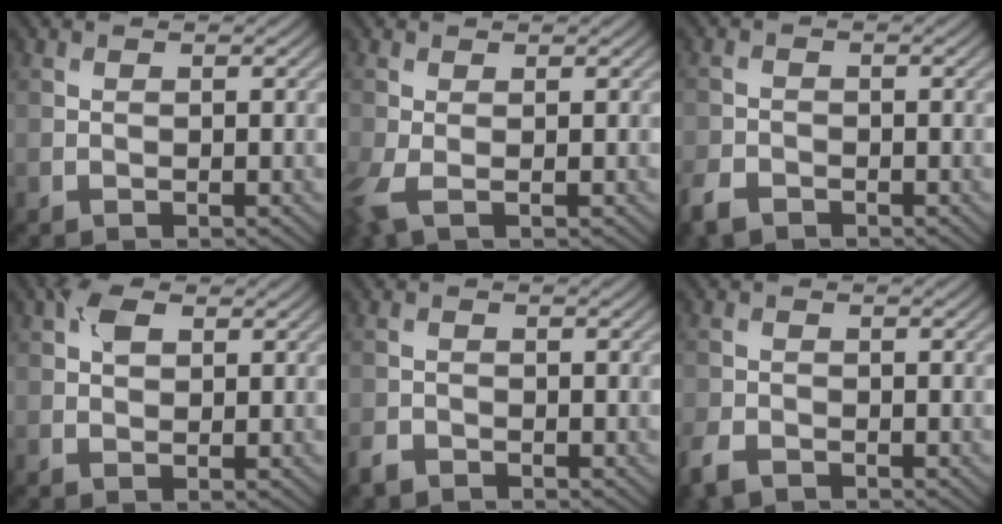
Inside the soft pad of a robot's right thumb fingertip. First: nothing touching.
{"total": 2.8, "force": [-0.8, 1.0, 2.4], "torque": [-0.077, -0.010, -0.020]}
{"total": 2.7, "force": [-2.2, 1.3, 1.0], "torque": [-0.028, -0.007, -0.053]}
{"total": 2.8, "force": [1.2, 1.7, 1.9], "torque": [-0.038, 0.007, 0.018]}
{"total": 1.7, "force": [-1.4, 0.8, 0.4], "torque": [-0.010, -0.002, -0.034]}
{"total": 3.1, "force": [-2.3, 1.5, 1.4], "torque": [-0.037, -0.010, -0.055]}